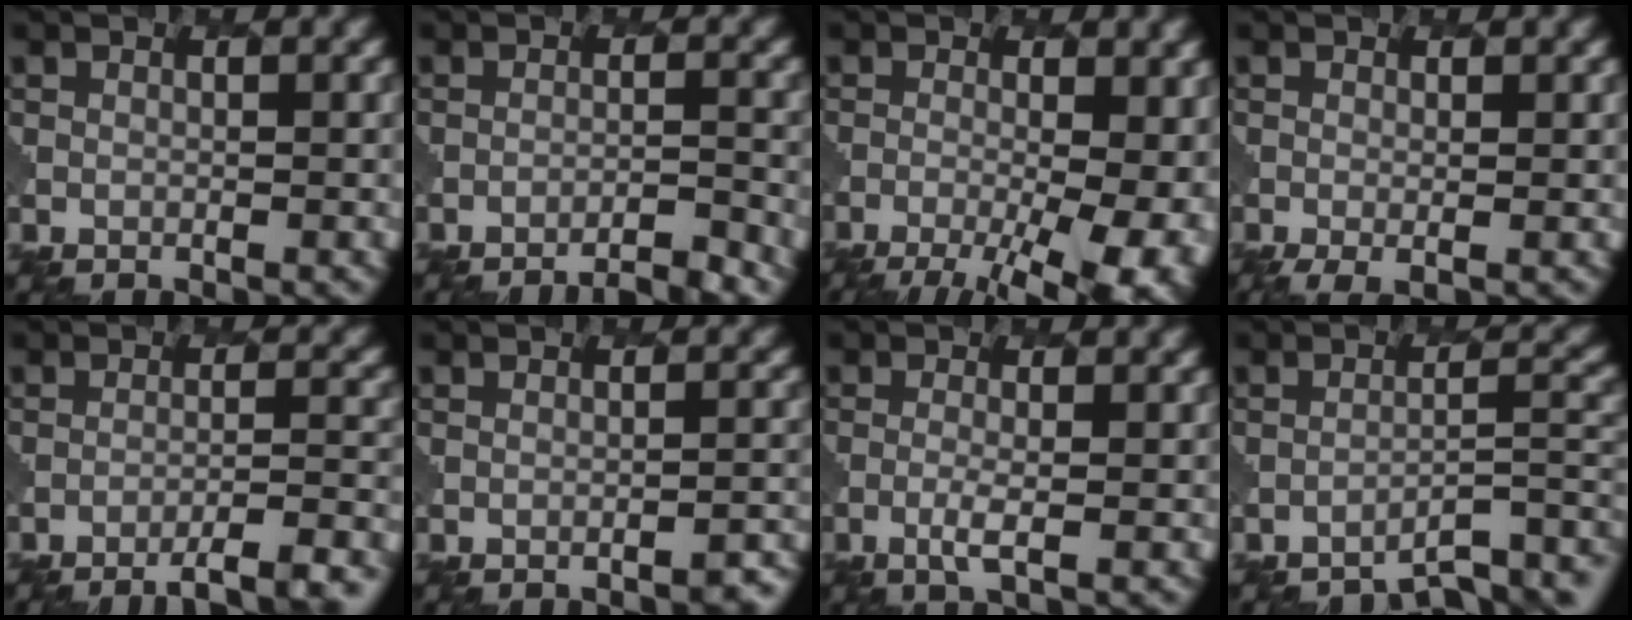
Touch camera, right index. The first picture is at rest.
{"total": 4.4, "force": [-4.1, 0.6, 1.7], "torque": [-0.014, 0.006, -0.060]}
{"total": 12.2, "force": [-4.9, 5.4, 9.8], "torque": [-0.116, -0.016, -0.058]}
{"total": 1.6, "force": [-0.5, 0.4, 1.5], "torque": [-0.029, -0.005, -0.009]}
{"total": 7.8, "force": [-6.4, 1.4, 4.3], "torque": [-0.053, 0.007, -0.078]}
{"total": 2.6, "force": [-2.2, 0.6, 1.3], "torque": [-0.006, 0.008, -0.029]}
{"total": 1.5, "force": [-0.2, 0.3, 1.5], "torque": [-0.031, -0.001, -0.010]}
{"total": 5.2, "force": [-4.2, 1.1, 3.0], "torque": [-0.036, 0.002, -0.057]}